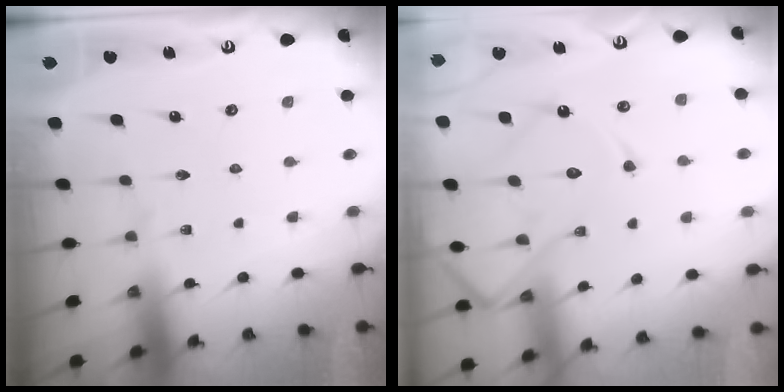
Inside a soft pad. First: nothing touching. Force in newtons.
{"total": 16.5, "press": 16.5, "slide": 1.7}